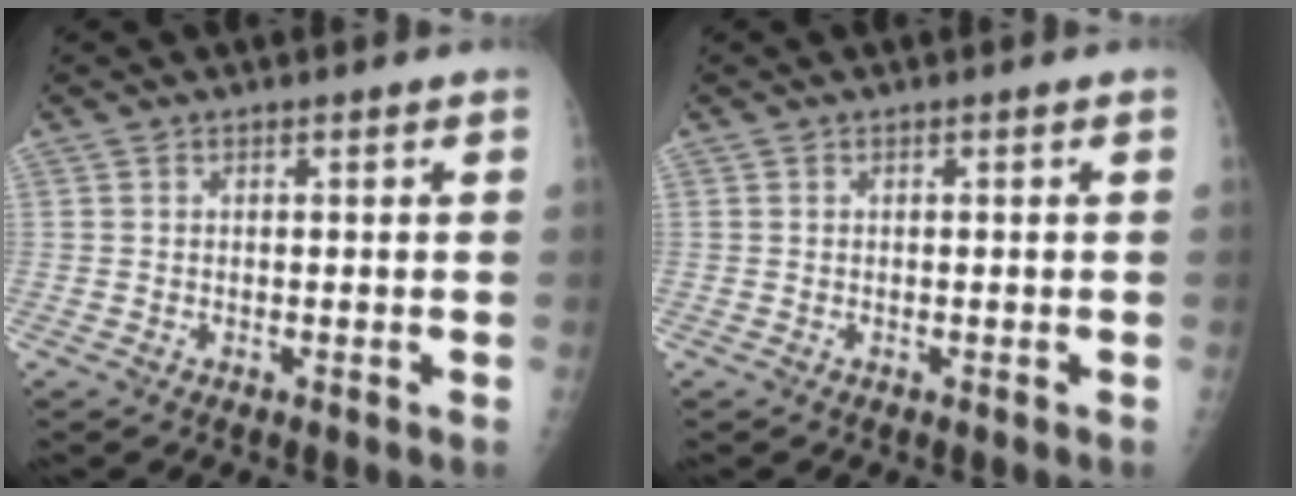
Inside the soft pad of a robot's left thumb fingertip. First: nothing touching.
{"total": 0.0}